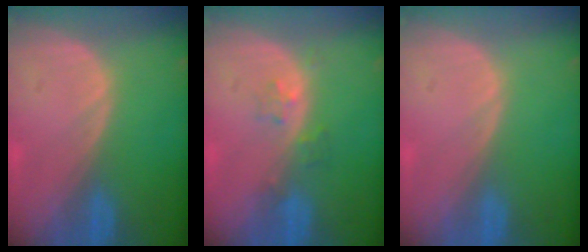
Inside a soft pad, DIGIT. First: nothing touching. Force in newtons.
{"total": 2.3, "press": 2.2, "slide": 0.3}
{"total": 0.0}